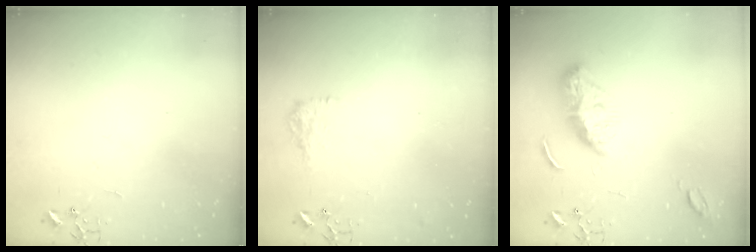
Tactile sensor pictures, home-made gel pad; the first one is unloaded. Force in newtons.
{"total": 9.2, "press": 9.2, "slide": 0.4}
{"total": 10.4, "press": 10.4, "slide": 0.1}